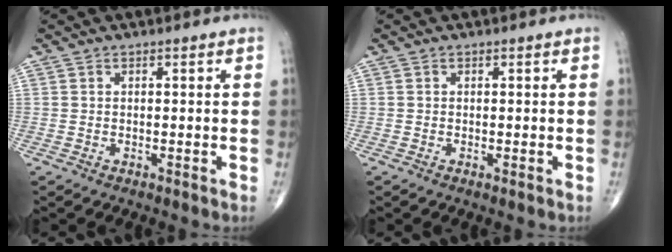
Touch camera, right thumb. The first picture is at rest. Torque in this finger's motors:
{"motor_torque": [0.20, -0.08, -0.22, -0.38, -0.04]}